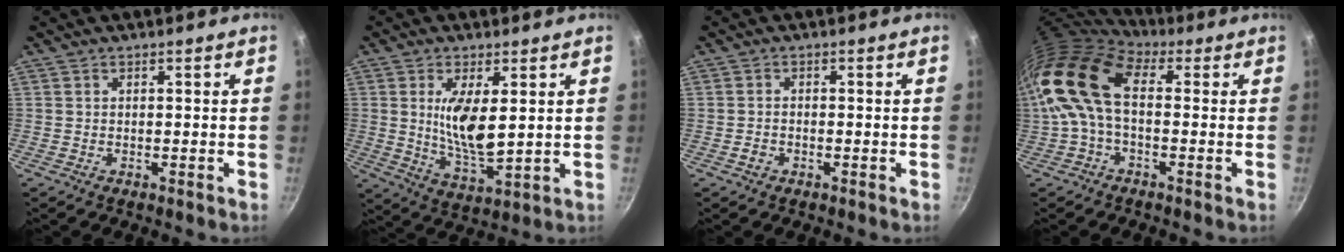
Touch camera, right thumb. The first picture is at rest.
{"total": 9.8, "force": [2.2, 3.7, 8.8], "torque": [-0.160, -0.029, 0.049]}
{"total": 1.2, "force": [-0.8, 0.8, 0.5], "torque": [-0.009, 0.005, -0.016]}
{"total": 15.2, "force": [1.3, 8.8, 12.4], "torque": [-0.245, 0.027, 0.007]}